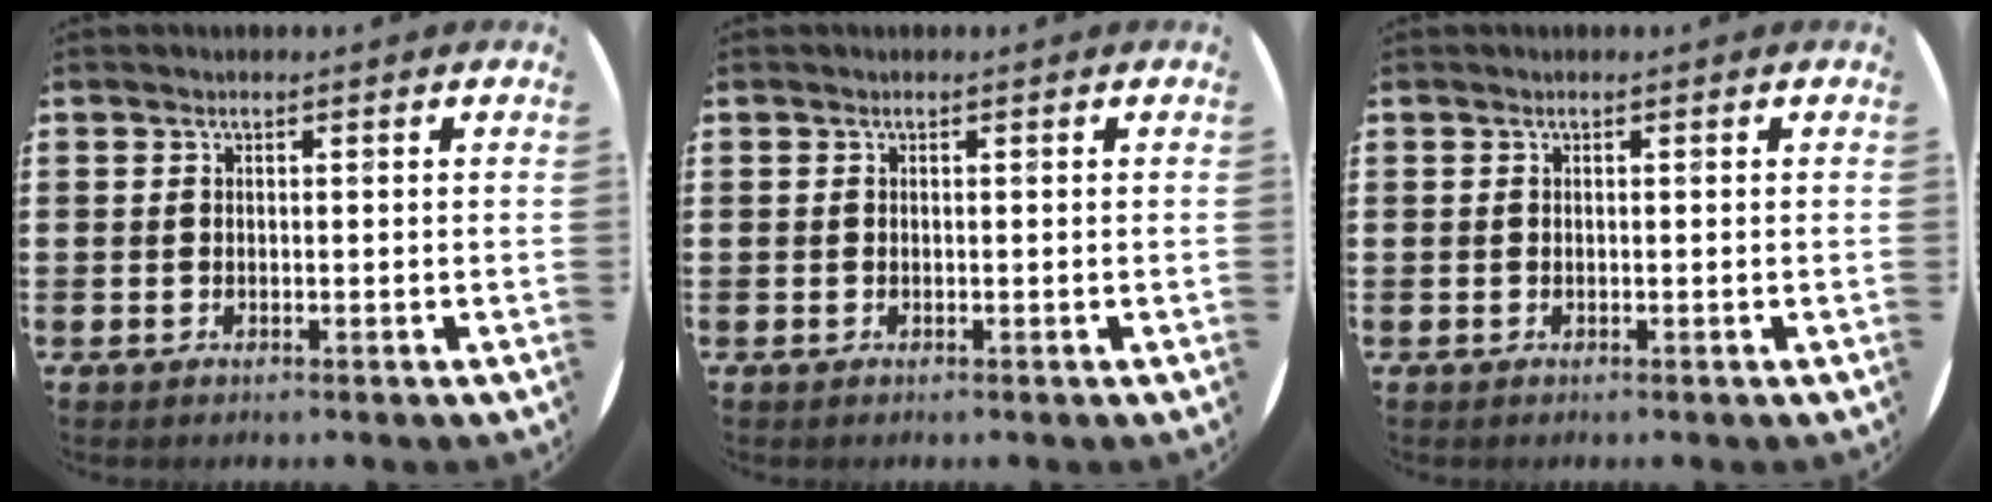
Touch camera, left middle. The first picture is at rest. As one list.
[{"total": 0.0}, {"total": 0.0}]